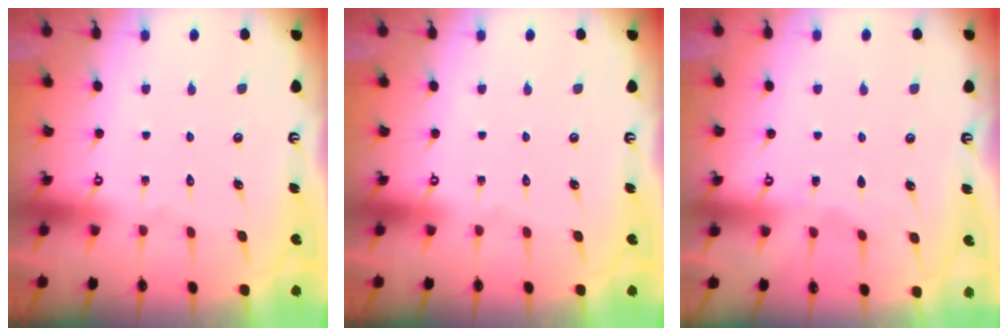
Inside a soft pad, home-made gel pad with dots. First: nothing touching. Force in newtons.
{"total": 0.0}
{"total": 2.4, "press": 2.4, "slide": 0.3}